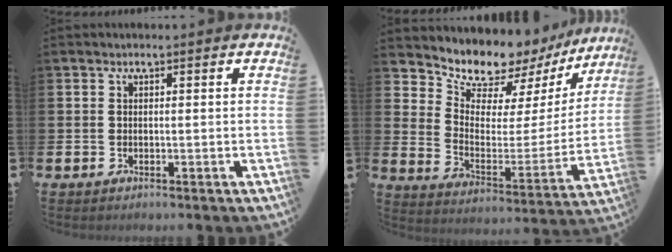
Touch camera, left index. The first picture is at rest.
{"total": 10.0, "force": [9.0, 3.8, 2.0], "torque": [-0.082, -0.070, 0.159]}